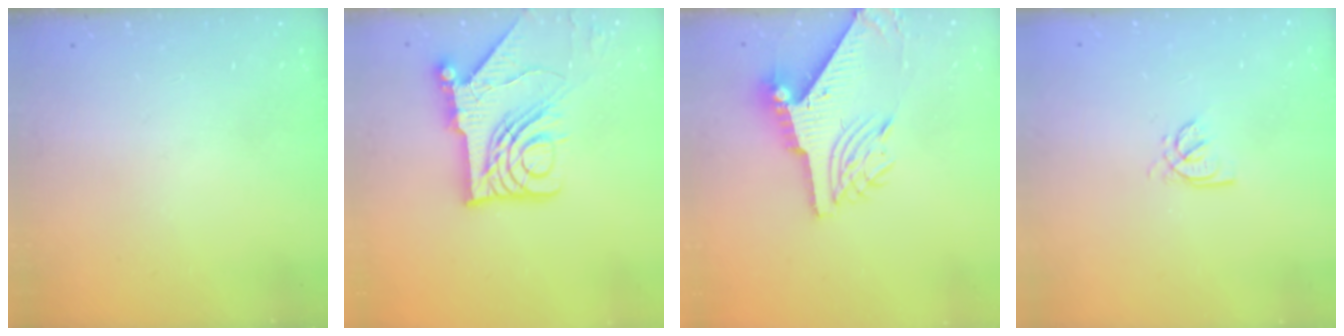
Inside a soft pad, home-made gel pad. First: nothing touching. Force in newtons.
{"total": 13.8, "press": 13.7, "slide": 1.8}
{"total": 12.0, "press": 11.9, "slide": 1.4}
{"total": 1.6, "press": 1.6, "slide": 0.3}